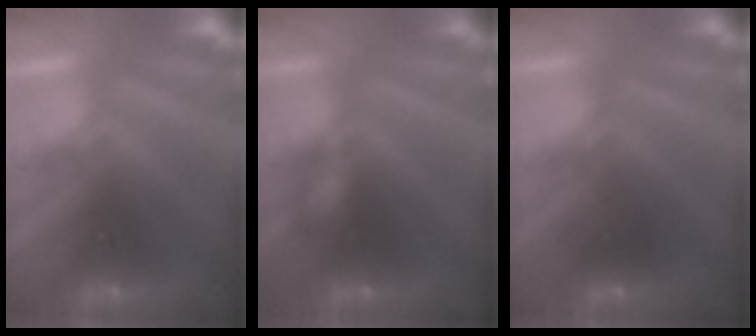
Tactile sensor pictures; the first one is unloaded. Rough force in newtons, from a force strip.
{"total": 2.2}
{"total": 2.3}